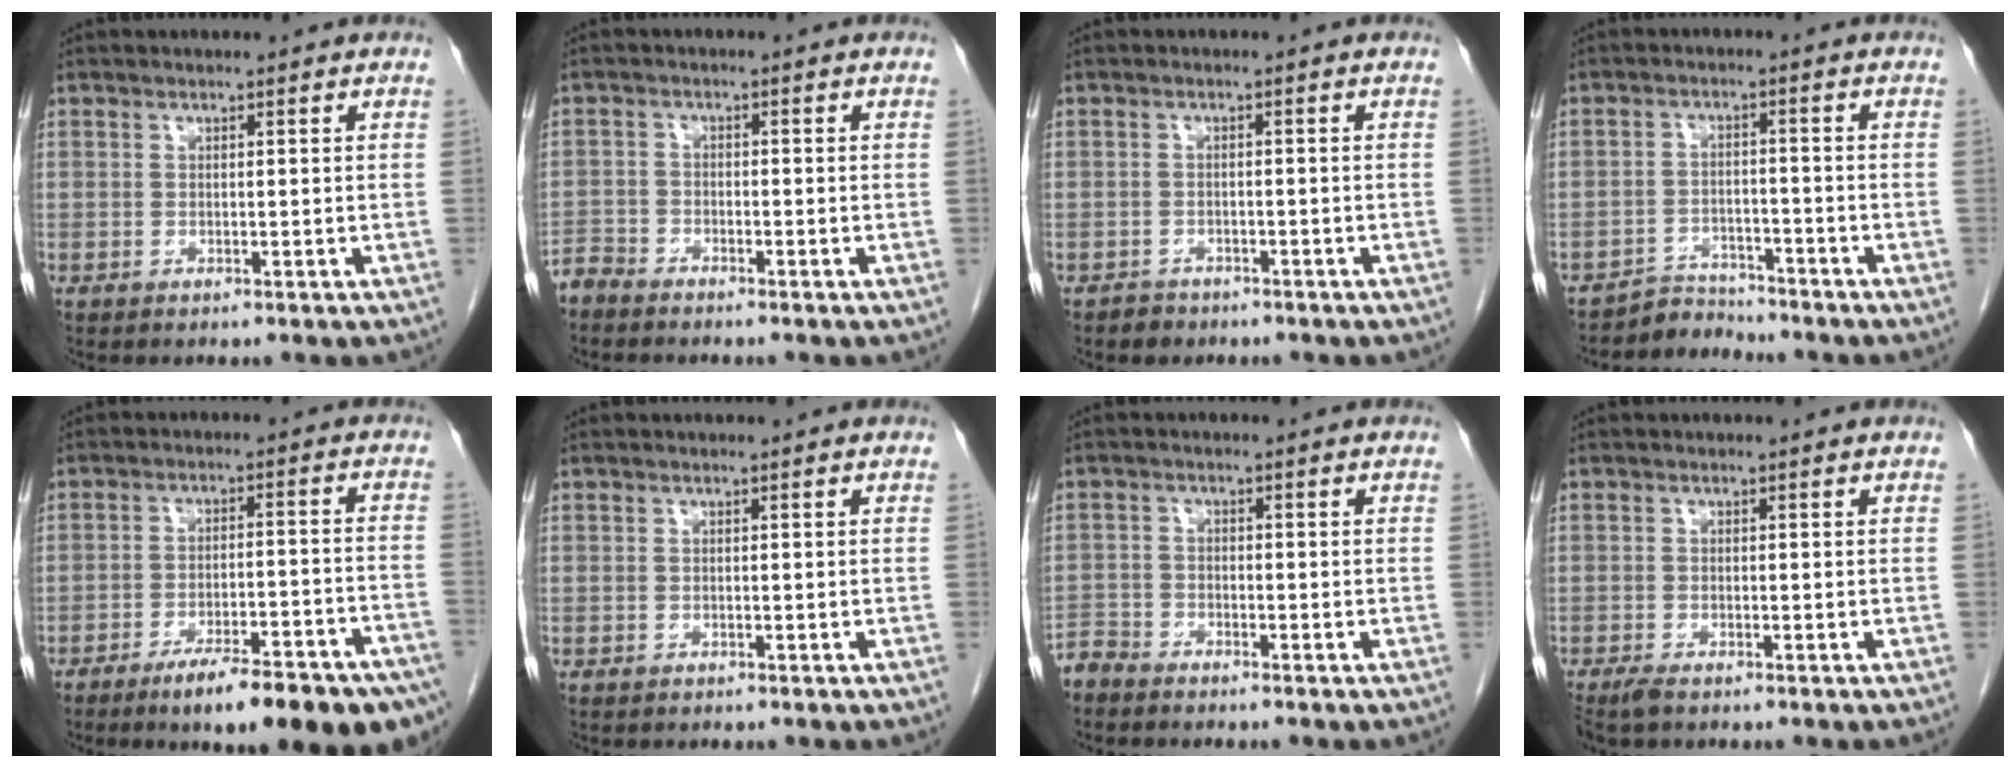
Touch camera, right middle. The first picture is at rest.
{"total": 2.8, "force": [-2.8, 0.5, 0.0], "torque": [0.006, -0.007, -0.056]}
{"total": 1.8, "force": [-1.4, 1.2, 0.0], "torque": [-0.008, 0.005, -0.018]}
{"total": 3.9, "force": [-3.6, 0.6, -1.2], "torque": [0.023, 0.000, -0.062]}
{"total": 17.6, "force": [-12.5, 2.9, 12.0], "torque": [-0.100, 0.017, -0.179]}
{"total": 0.0}
{"total": 3.0, "force": [-2.9, 0.5, -0.1], "torque": [0.007, -0.007, -0.059]}
{"total": 2.1, "force": [-1.7, 0.5, 1.2], "torque": [-0.025, -0.006, -0.029]}